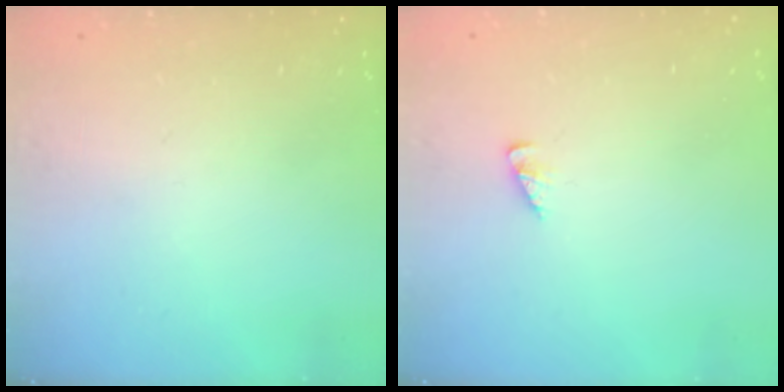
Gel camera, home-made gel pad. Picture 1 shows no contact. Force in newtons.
{"total": 2.1, "press": 2.1, "slide": 0.3}